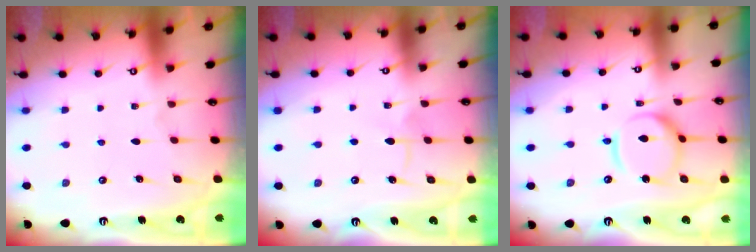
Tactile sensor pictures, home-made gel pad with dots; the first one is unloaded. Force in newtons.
{"total": 5.9, "press": 5.8, "slide": 0.6}
{"total": 12.0, "press": 11.9, "slide": 1.1}